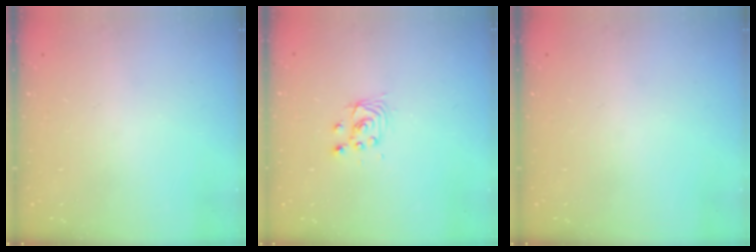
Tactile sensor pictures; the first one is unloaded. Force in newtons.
{"total": 3.3, "press": 3.3, "slide": 0.3}
{"total": 0.0}